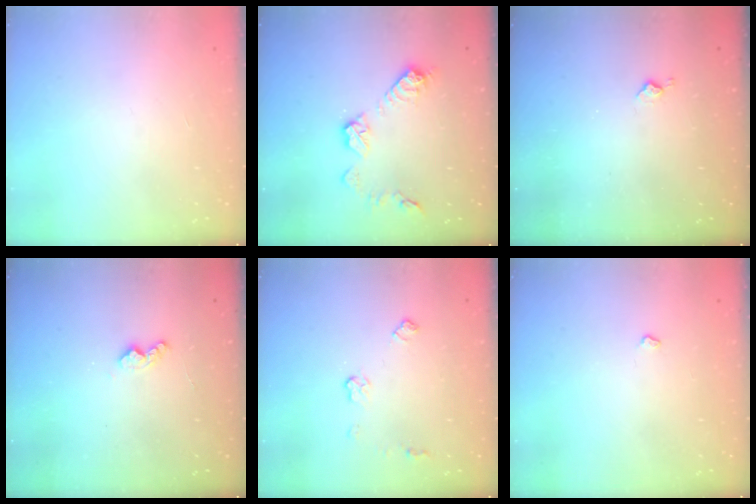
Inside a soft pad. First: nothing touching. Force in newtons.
{"total": 10.8, "press": 10.8, "slide": 0.6}
{"total": 3.8, "press": 3.7, "slide": 0.7}
{"total": 5.9, "press": 5.9, "slide": 0.5}
{"total": 5.5, "press": 5.4, "slide": 0.7}
{"total": 2.9, "press": 2.9, "slide": 0.5}